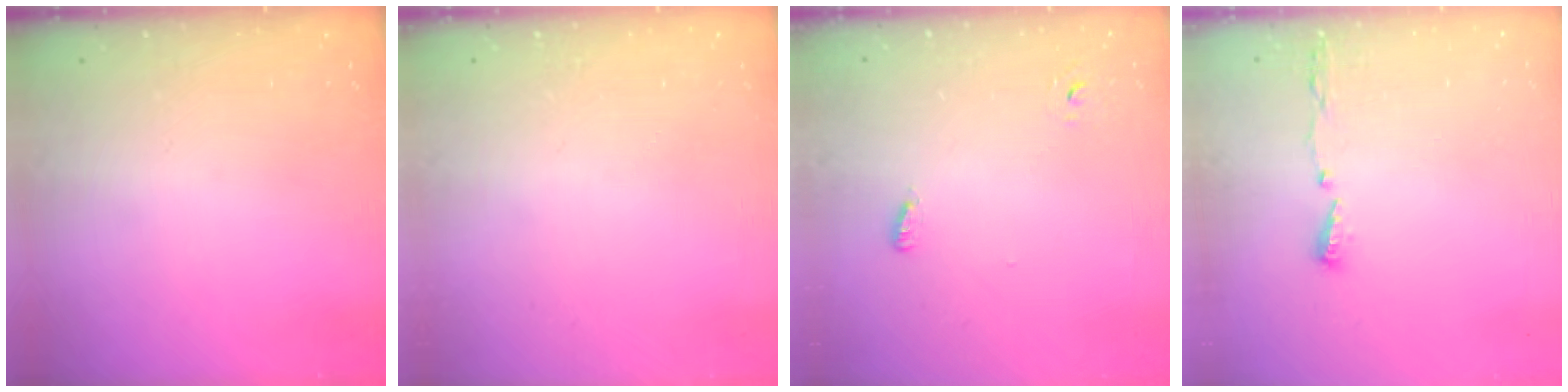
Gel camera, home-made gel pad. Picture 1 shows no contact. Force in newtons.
{"total": 0.0}
{"total": 2.6, "press": 2.5, "slide": 0.6}
{"total": 4.9, "press": 4.8, "slide": 1.2}